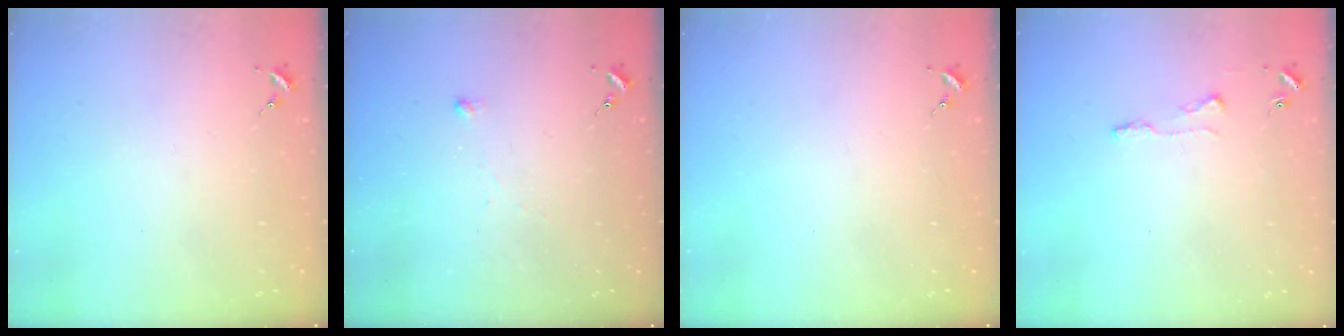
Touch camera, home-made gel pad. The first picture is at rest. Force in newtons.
{"total": 2.5, "press": 2.5, "slide": 0.5}
{"total": 0.0}
{"total": 4.3, "press": 4.3, "slide": 0.5}